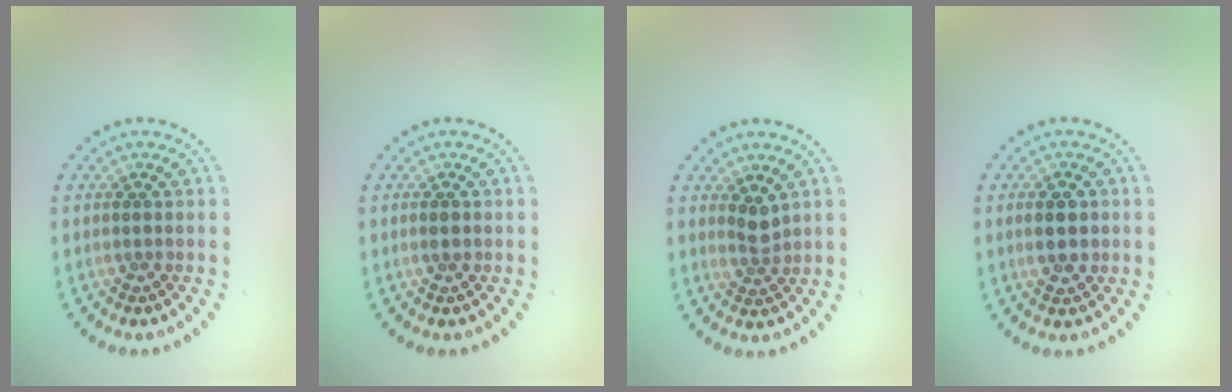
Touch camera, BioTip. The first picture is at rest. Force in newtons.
{"total": 1.1, "press": 1.0, "slide": 0.2}
{"total": 1.7, "press": 1.2, "slide": 1.1}
{"total": 2.6, "press": 2.6, "slide": 0.1}